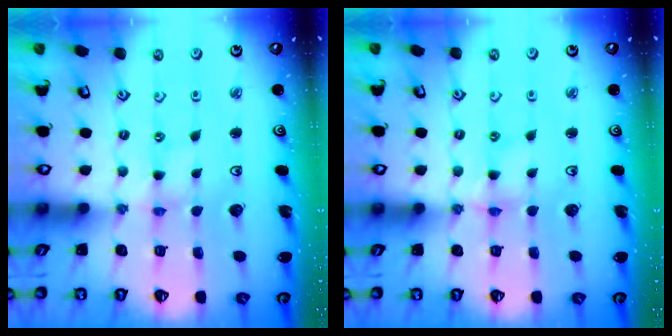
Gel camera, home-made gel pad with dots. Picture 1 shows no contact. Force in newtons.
{"total": 3.5, "press": 3.5, "slide": 0.4}